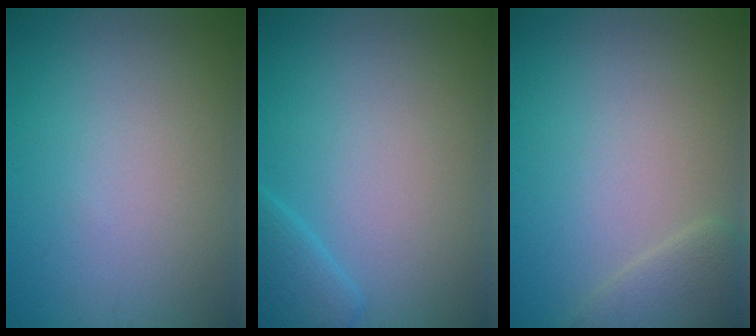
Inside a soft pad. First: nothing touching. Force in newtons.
{"total": 2.3, "press": 2.3, "slide": 0.2}
{"total": 2.2, "press": 2.2, "slide": 0.2}